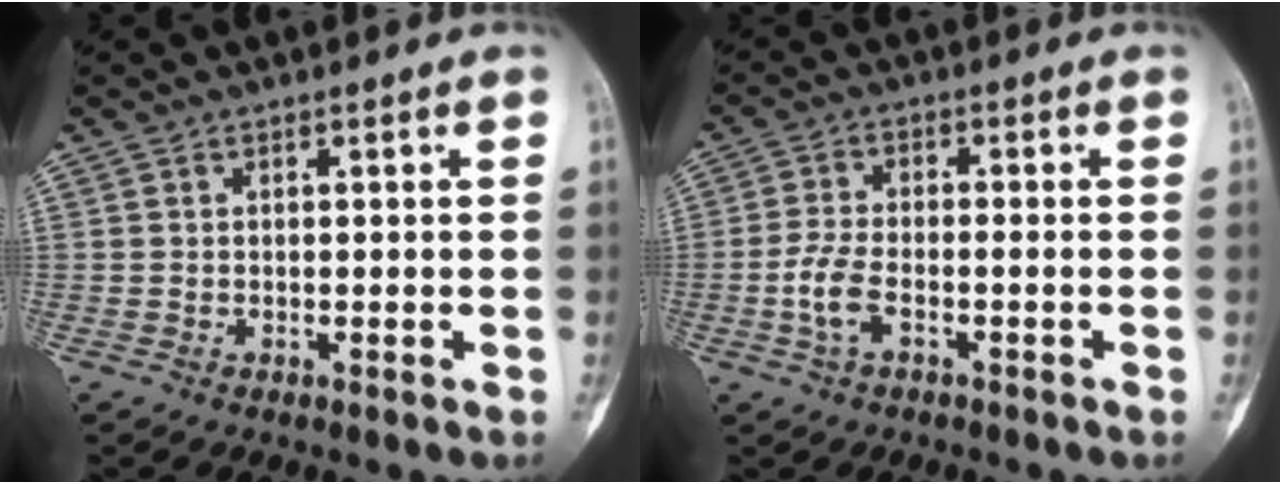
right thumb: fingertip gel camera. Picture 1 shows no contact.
{"total": 5.3, "force": [-2.0, 2.2, 4.4], "torque": [-0.100, 0.015, -0.040]}